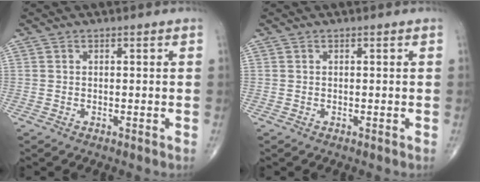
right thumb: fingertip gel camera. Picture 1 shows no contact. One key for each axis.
{"total": 0.0}